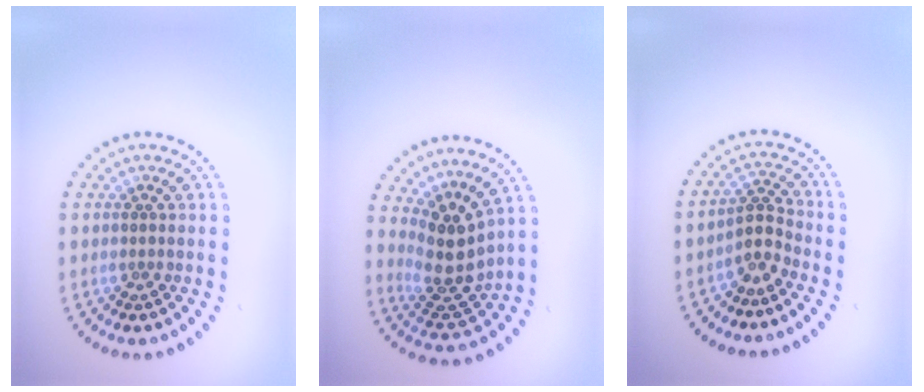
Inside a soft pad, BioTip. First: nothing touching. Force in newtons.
{"total": 3.9, "press": 3.2, "slide": 2.3}
{"total": 2.4, "press": 1.6, "slide": 1.8}